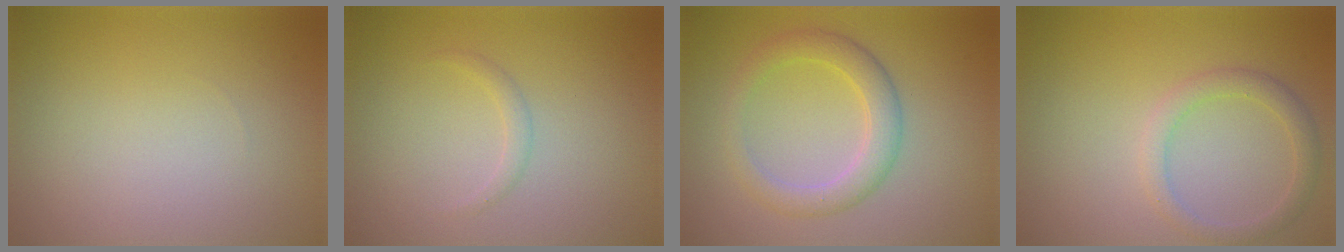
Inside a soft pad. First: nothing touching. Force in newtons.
{"total": 0.9, "press": 0.9, "slide": 0.0}
{"total": 3.4, "press": 3.3, "slide": 0.4}
{"total": 2.1, "press": 2.1, "slide": 0.1}